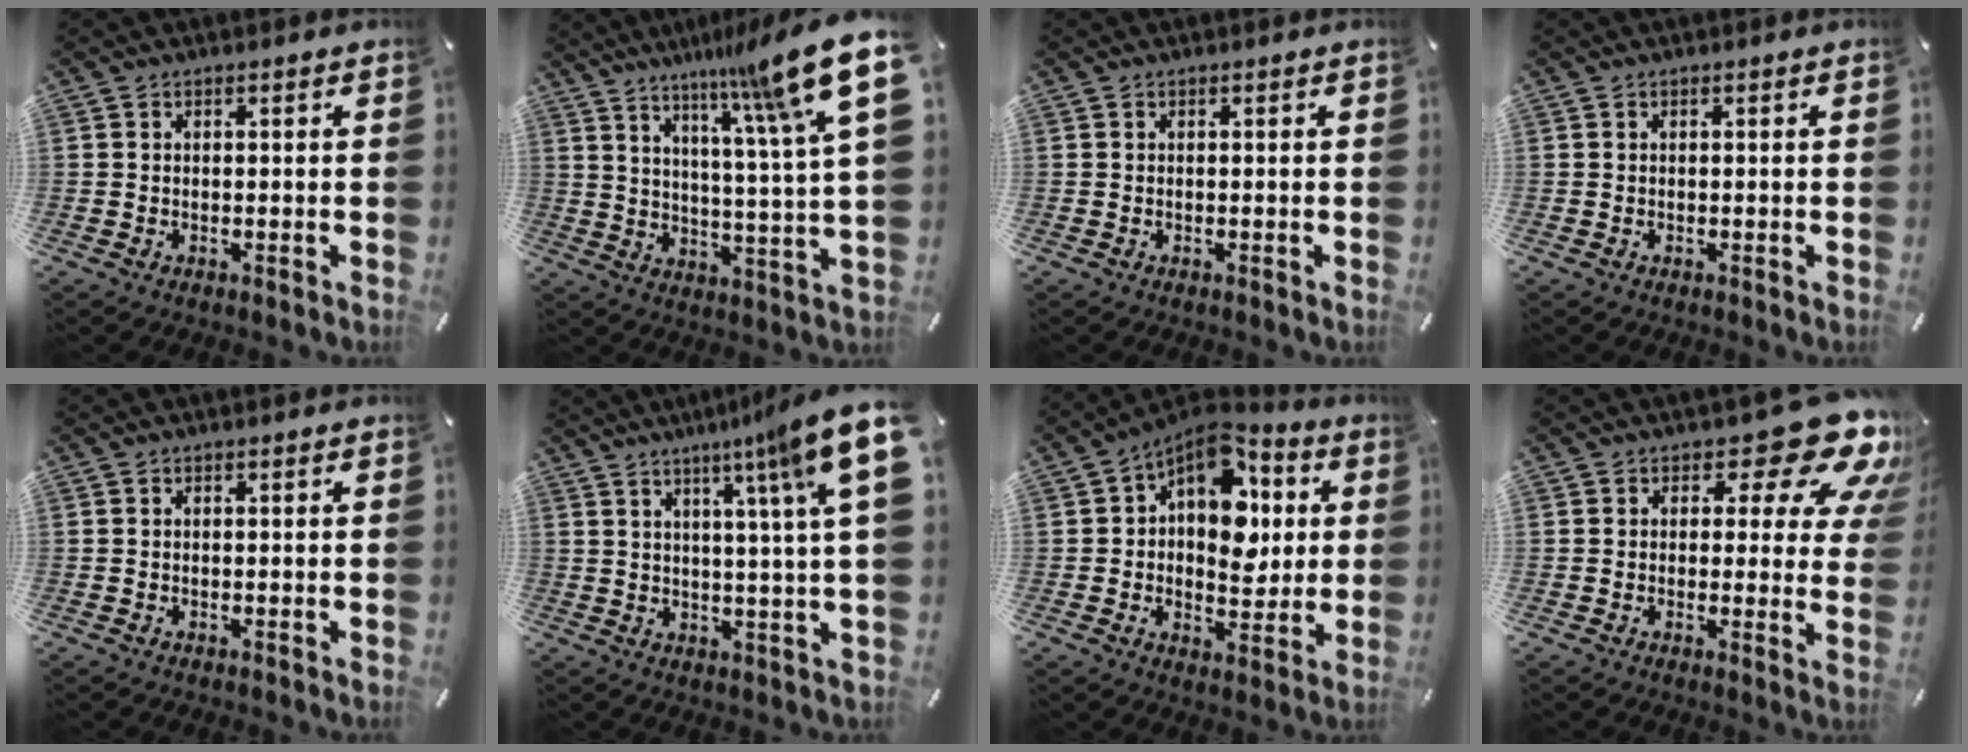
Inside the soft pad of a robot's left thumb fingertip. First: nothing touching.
{"total": 19.0, "force": [11.9, 1.9, 14.6], "torque": [-0.231, -0.073, 0.178]}
{"total": 0.0}
{"total": 0.0}
{"total": 0.0}
{"total": 14.6, "force": [7.1, 0.5, 12.8], "torque": [-0.202, -0.040, 0.104]}
{"total": 14.4, "force": [4.8, 9.9, 9.3], "torque": [-0.126, -0.039, 0.090]}
{"total": 15.5, "force": [8.5, 6.8, 10.9], "torque": [-0.139, -0.057, 0.140]}